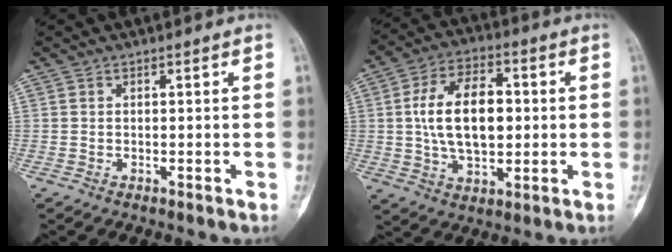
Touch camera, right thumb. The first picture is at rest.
{"total": 14.4, "force": [0.9, 8.5, 11.6], "torque": [-0.181, 0.013, 0.015]}